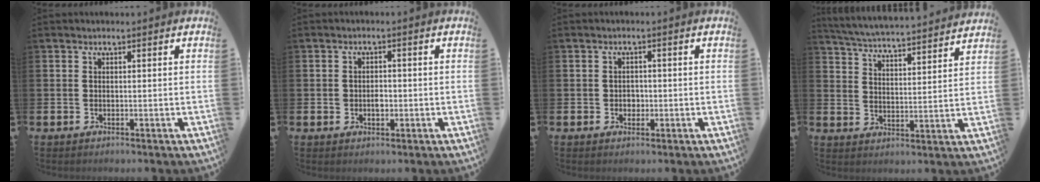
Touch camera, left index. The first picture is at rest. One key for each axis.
{"total": 2.0, "fx": -0.2, "fy": 1.6, "fz": 1.2, "tx": -0.008, "ty": 0.002, "tz": -0.010}
{"total": 1.6, "fx": -0.2, "fy": 1.5, "fz": 0.6, "tx": 0.000, "ty": 0.002, "tz": -0.009}
{"total": 5.6, "fx": 5.5, "fy": 0.1, "fz": 0.9, "tx": -0.043, "ty": -0.043, "tz": 0.094}